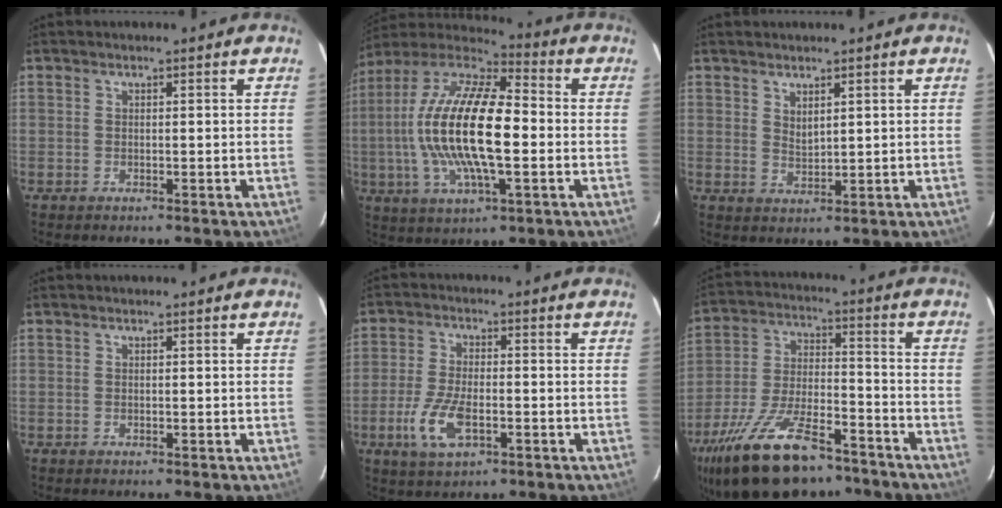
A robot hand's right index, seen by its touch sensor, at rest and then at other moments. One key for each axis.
{"total": 21.1, "fx": -1.2, "fy": 7.1, "fz": 19.9, "tx": -0.382, "ty": -0.001, "tz": -0.034}
{"total": 2.4, "fx": 1.7, "fy": 0.9, "fz": 1.5, "tx": -0.026, "ty": -0.005, "tz": 0.030}
{"total": 0.0}
{"total": 8.6, "fx": -3.1, "fy": 3.8, "fz": 7.0, "tx": -0.157, "ty": -0.009, "tz": -0.058}
{"total": 22.5, "fx": -15.9, "fy": 8.9, "fz": 13.2, "tx": -0.266, "ty": -0.022, "tz": -0.261}